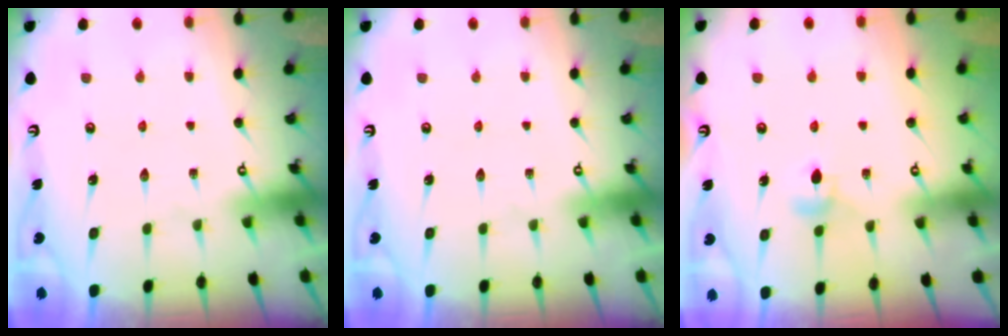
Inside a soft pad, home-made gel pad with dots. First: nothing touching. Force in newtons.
{"total": 0.0}
{"total": 4.3, "press": 4.2, "slide": 0.6}